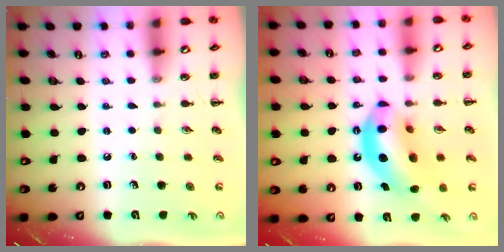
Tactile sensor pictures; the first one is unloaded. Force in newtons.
{"total": 15.4, "press": 14.9, "slide": 4.1}